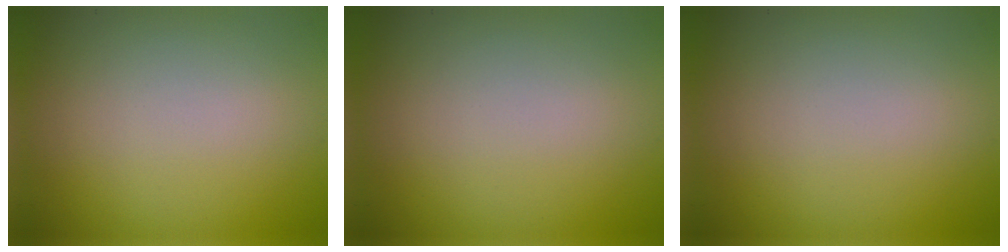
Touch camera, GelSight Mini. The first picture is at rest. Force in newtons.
{"total": 0.0}
{"total": 0.0}